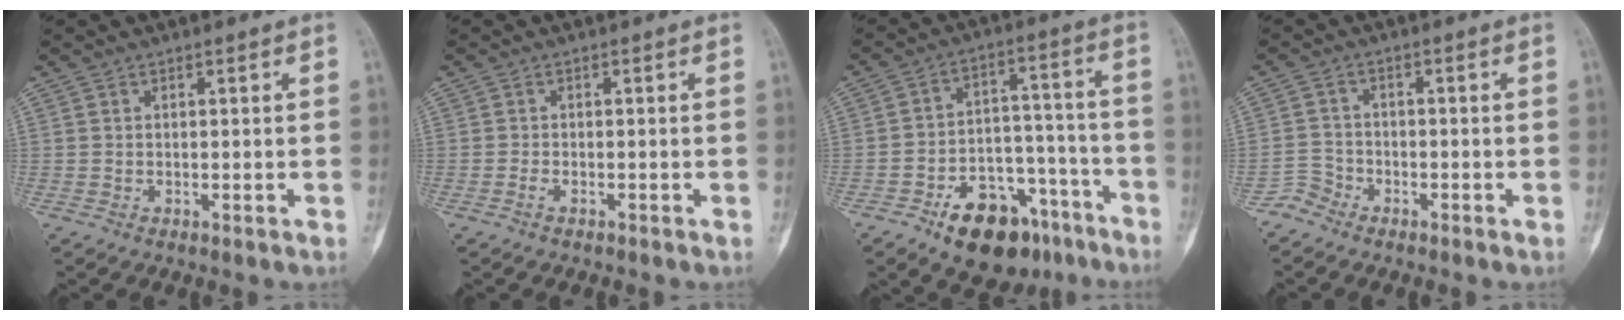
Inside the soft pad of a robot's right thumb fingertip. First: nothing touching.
{"total": 1.0, "force": [-0.7, 0.5, 0.5], "torque": [-0.015, 0.001, -0.014]}
{"total": 16.8, "force": [-10.5, 9.5, 9.1], "torque": [-0.094, 0.085, -0.156]}
{"total": 3.0, "force": [-2.5, 1.6, -0.2], "torque": [0.010, 0.007, -0.058]}